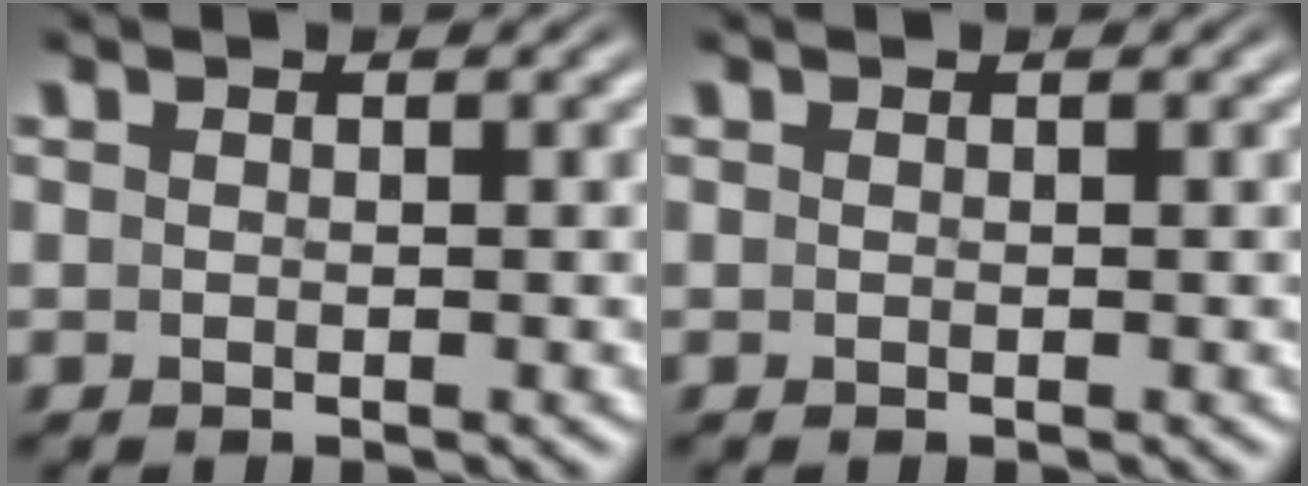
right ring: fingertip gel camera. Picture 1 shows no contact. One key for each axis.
{"total": 0.0}